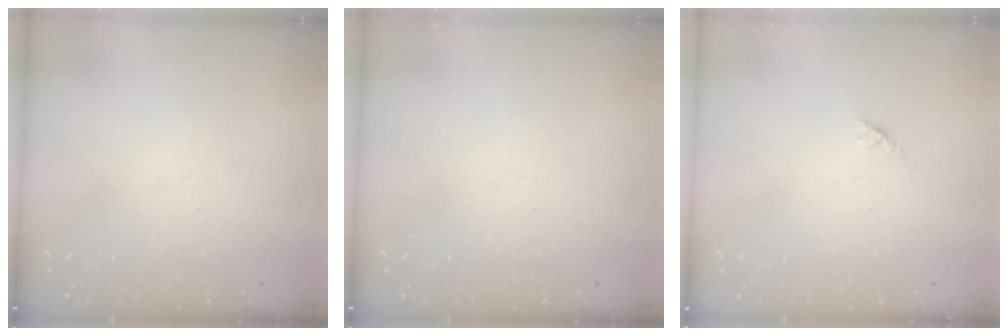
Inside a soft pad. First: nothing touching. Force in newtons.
{"total": 0.0}
{"total": 2.7, "press": 2.6, "slide": 0.4}